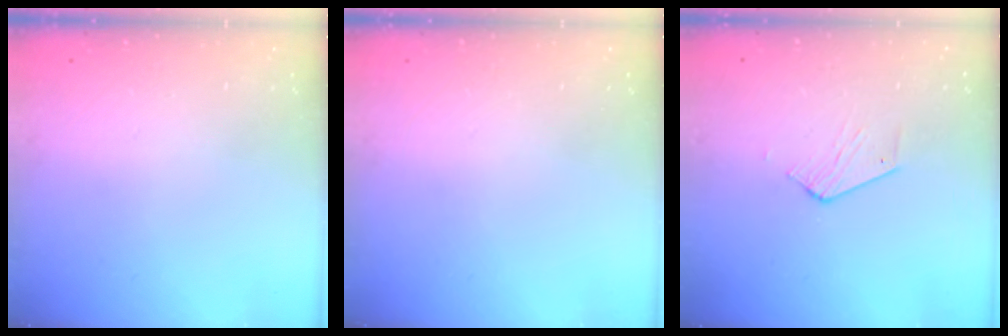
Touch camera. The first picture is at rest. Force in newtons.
{"total": 0.0}
{"total": 2.8, "press": 2.8, "slide": 0.4}